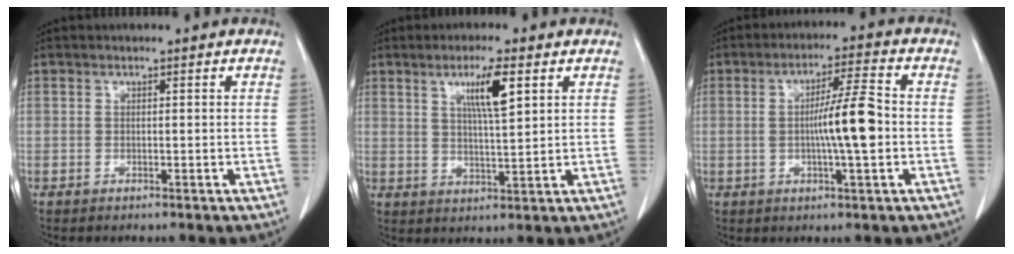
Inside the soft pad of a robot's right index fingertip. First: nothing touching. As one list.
[{"total": 6.4, "force": [2.9, 0.4, 5.7], "torque": [-0.102, -0.003, 0.050]}, {"total": 8.4, "force": [-0.6, 0.3, 8.3], "torque": [-0.139, 0.004, -0.014]}]